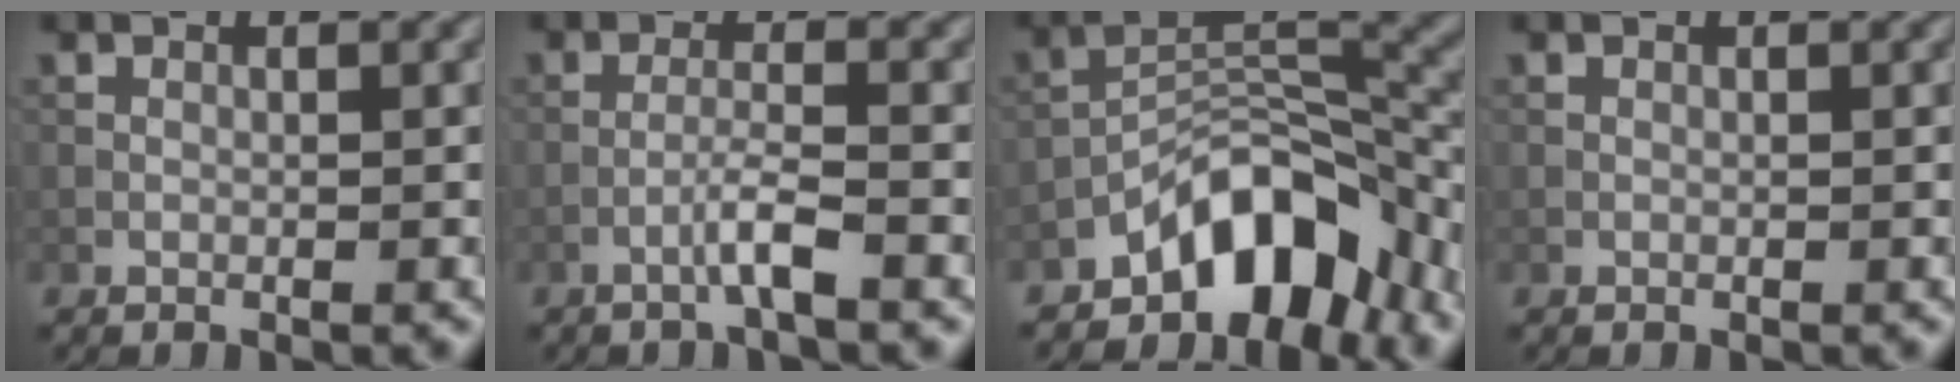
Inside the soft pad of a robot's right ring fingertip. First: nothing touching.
{"total": 2.3, "force": [-1.3, -0.1, 1.9], "torque": [-0.036, 0.010, -0.031]}
{"total": 8.2, "force": [-5.5, 3.6, 4.9], "torque": [-0.057, 0.009, -0.100]}
{"total": 0.0}